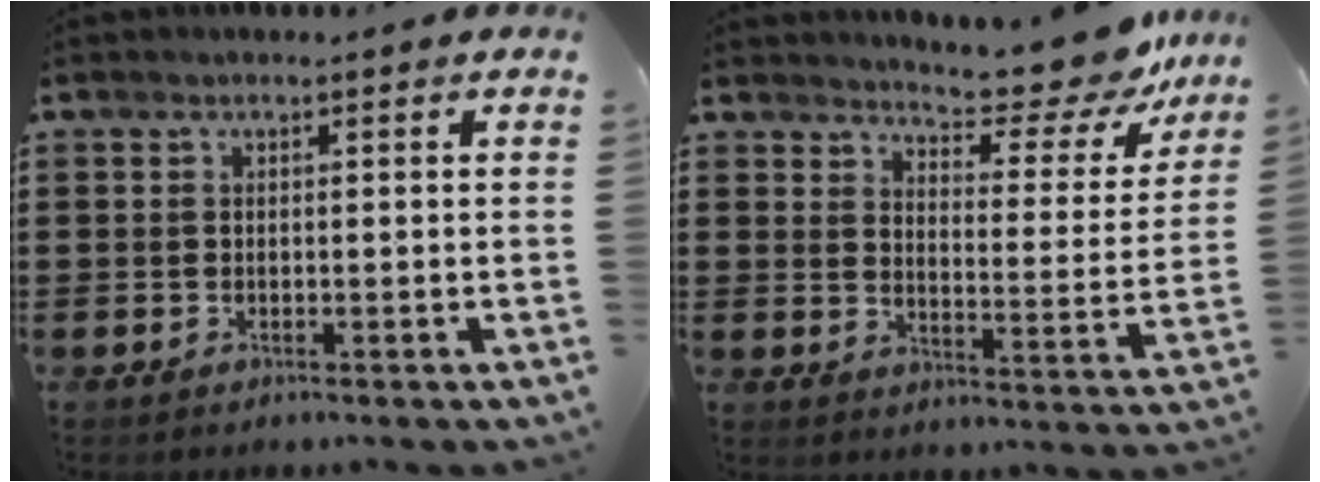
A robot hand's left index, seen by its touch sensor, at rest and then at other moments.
{"total": 8.1, "force": [7.7, 0.5, 2.6], "torque": [-0.043, -0.068, 0.130]}